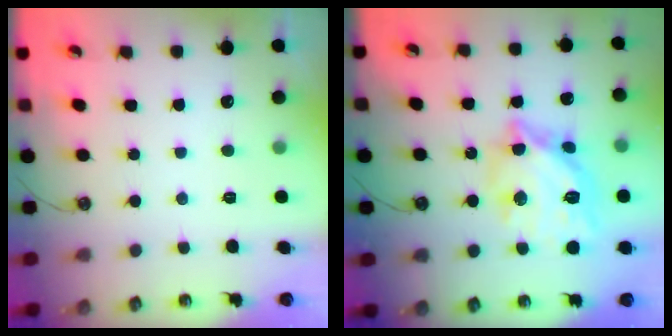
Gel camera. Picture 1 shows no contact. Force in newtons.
{"total": 17.7, "press": 17.6, "slide": 1.5}